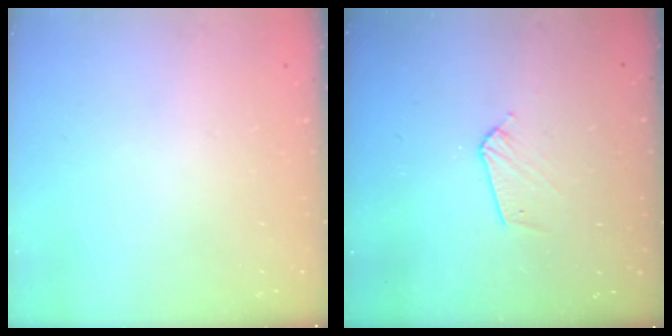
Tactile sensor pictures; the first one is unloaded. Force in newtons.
{"total": 6.2, "press": 6.2, "slide": 0.6}